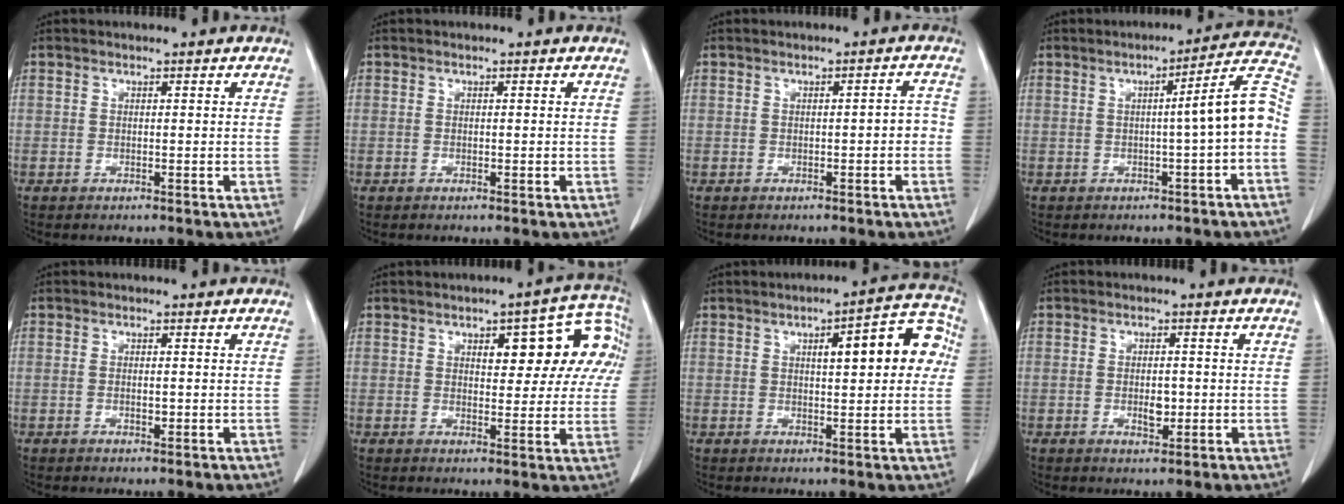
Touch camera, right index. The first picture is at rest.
{"total": 0.0}
{"total": 2.1, "force": [-0.5, 0.6, 1.9], "torque": [-0.021, 0.008, -0.007]}
{"total": 8.1, "force": [-1.1, -0.6, 8.0], "torque": [-0.100, 0.022, -0.019]}
{"total": 1.2, "force": [-0.2, 0.4, 1.1], "torque": [-0.020, -0.001, -0.002]}
{"total": 11.5, "force": [3.4, 4.8, 9.9], "torque": [-0.102, 0.037, 0.041]}
{"total": 10.5, "force": [2.2, 2.8, 9.9], "torque": [-0.120, 0.032, 0.024]}
{"total": 2.9, "force": [-0.5, 1.3, 2.5], "torque": [-0.042, 0.000, -0.003]}